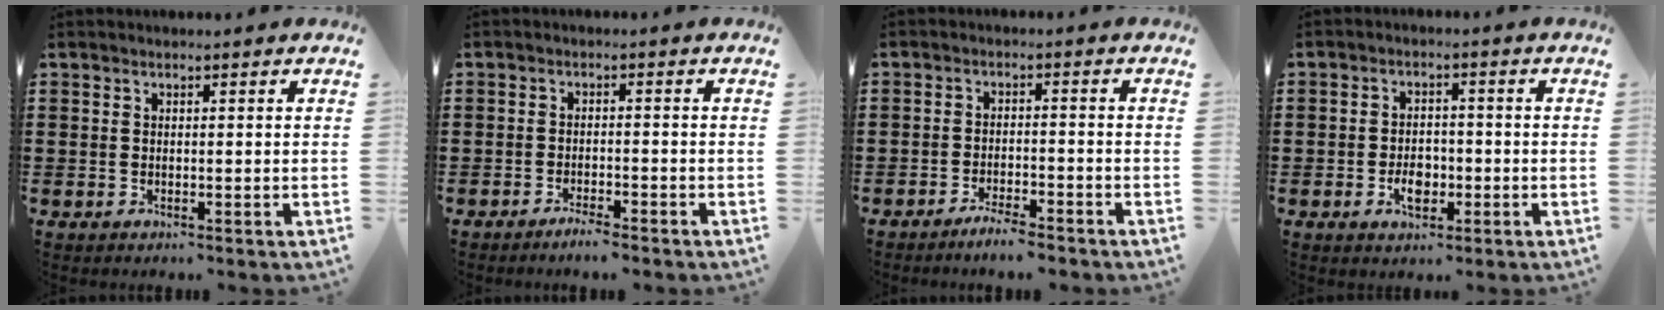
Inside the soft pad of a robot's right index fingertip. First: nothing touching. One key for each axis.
{"total": 2.2, "fx": -2.1, "fy": -0.1, "fz": 0.8, "tx": -0.014, "ty": -0.001, "tz": -0.039}
{"total": 2.9, "fx": -2.7, "fy": -0.1, "fz": 0.9, "tx": -0.017, "ty": 0.002, "tz": -0.053}
{"total": 4.0, "fx": -1.4, "fy": 2.5, "fz": 2.8, "tx": -0.043, "ty": 0.001, "tz": -0.026}